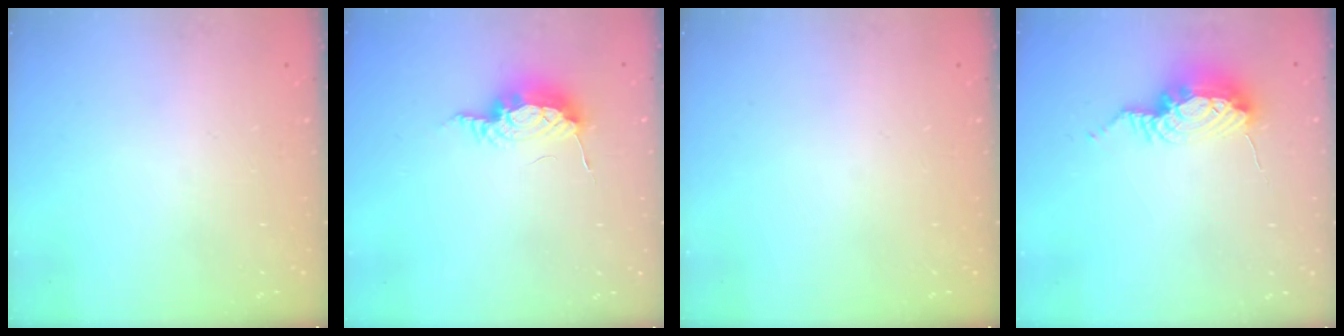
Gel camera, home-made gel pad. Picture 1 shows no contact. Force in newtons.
{"total": 8.4, "press": 8.3, "slide": 1.0}
{"total": 0.0}
{"total": 13.2, "press": 10.7, "slide": 7.8}